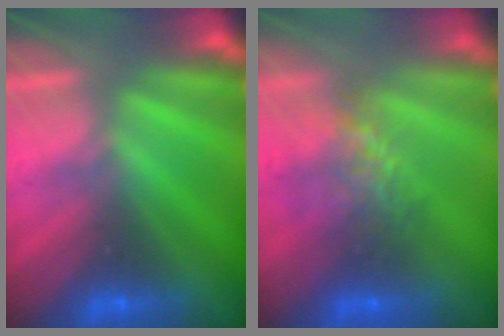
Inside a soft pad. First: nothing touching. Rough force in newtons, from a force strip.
{"total": 7.2}